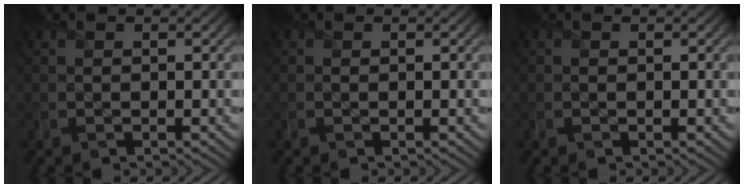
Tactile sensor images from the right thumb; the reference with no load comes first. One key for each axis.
{"total": 0.0}
{"total": 0.0}